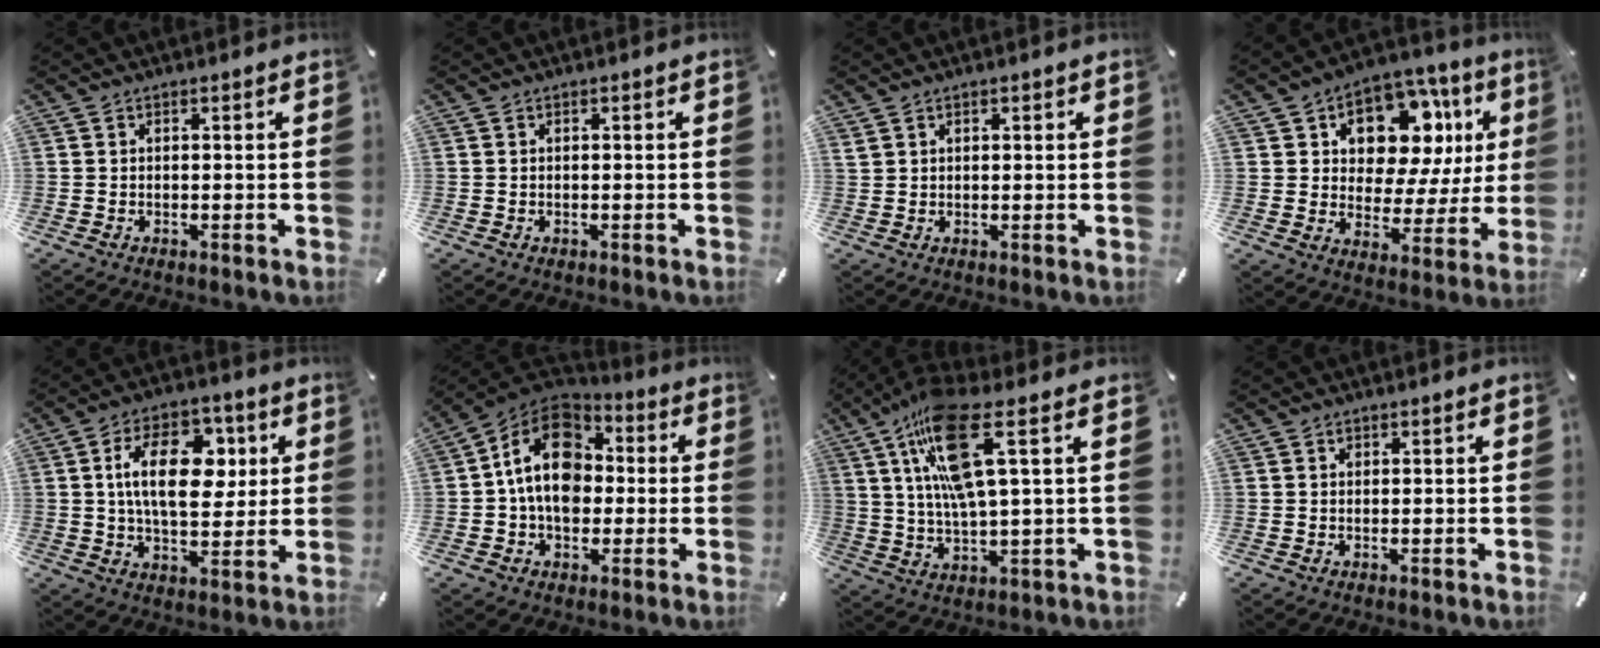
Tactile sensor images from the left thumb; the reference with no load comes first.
{"total": 0.0}
{"total": 1.2, "force": [0.8, 0.9, 0.3], "torque": [-0.005, 0.002, 0.015]}
{"total": 13.2, "force": [7.1, 8.7, 6.9], "torque": [-0.100, -0.055, 0.125]}
{"total": 16.6, "force": [3.8, 9.7, 12.9], "torque": [-0.215, 0.008, 0.062]}
{"total": 15.3, "force": [0.6, 11.8, 9.8], "torque": [-0.180, 0.011, 0.008]}
{"total": 16.1, "force": [6.5, 4.0, 14.2], "torque": [-0.278, -0.012, 0.106]}
{"total": 0.6, "force": [0.2, 0.5, 0.2], "torque": [-0.002, 0.003, 0.004]}